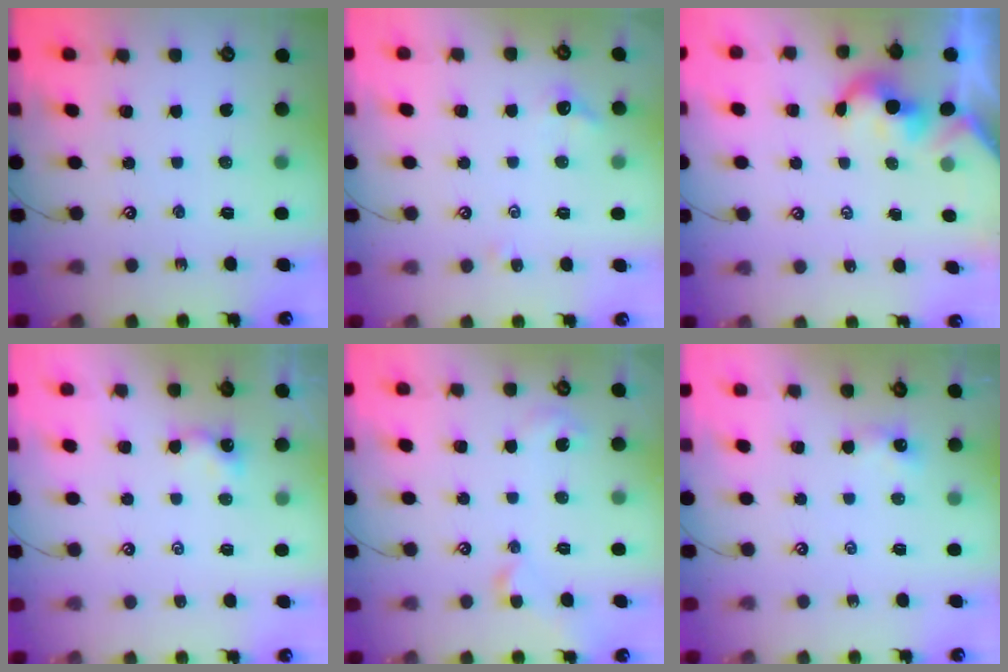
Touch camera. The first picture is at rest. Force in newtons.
{"total": 1.9, "press": 1.8, "slide": 0.6}
{"total": 2.0, "press": 2.0, "slide": 0.4}
{"total": 1.6, "press": 1.5, "slide": 0.5}
{"total": 3.1, "press": 3.1, "slide": 0.7}
{"total": 3.5, "press": 3.5, "slide": 0.5}